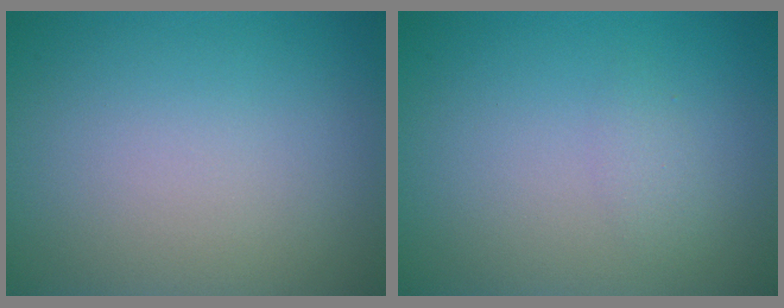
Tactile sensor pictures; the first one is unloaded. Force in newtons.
{"total": 0.9, "press": 0.9, "slide": 0.1}